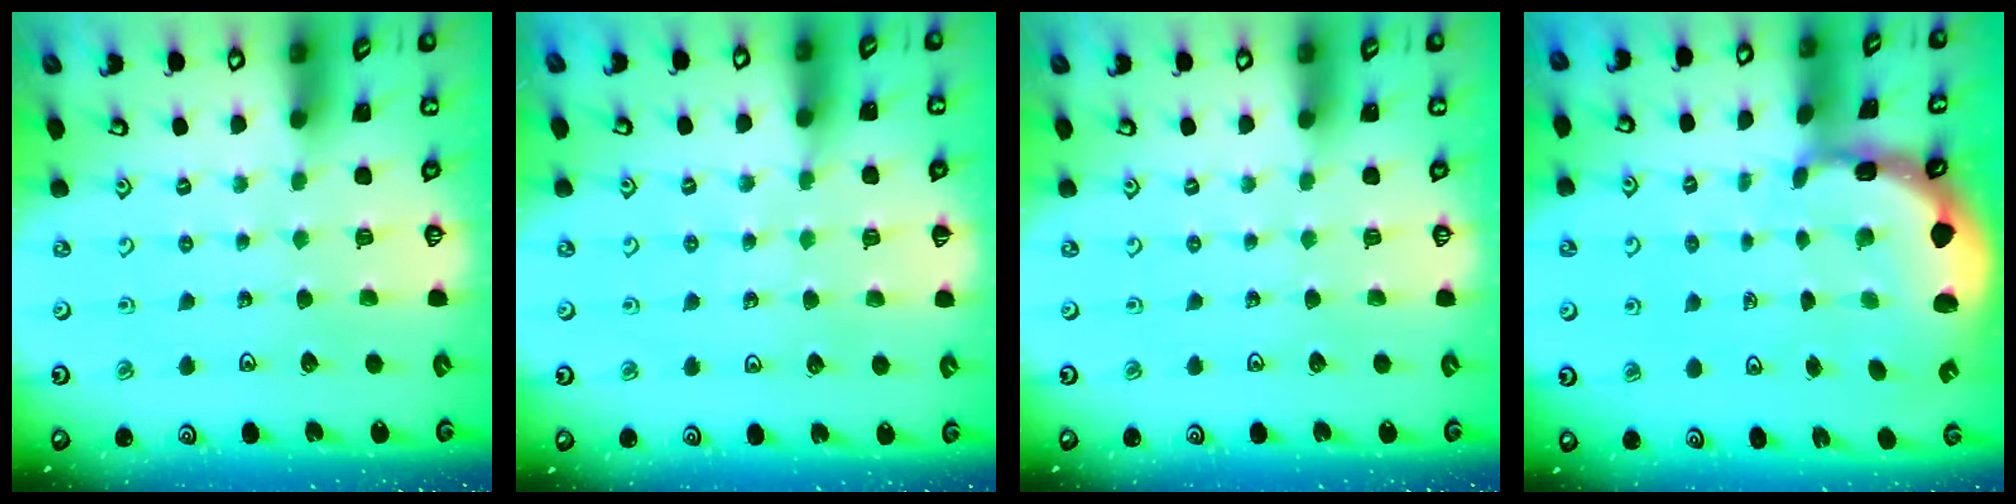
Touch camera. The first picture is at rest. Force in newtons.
{"total": 4.1, "press": 4.0, "slide": 1.1}
{"total": 0.0}
{"total": 2.2, "press": 2.0, "slide": 1.0}